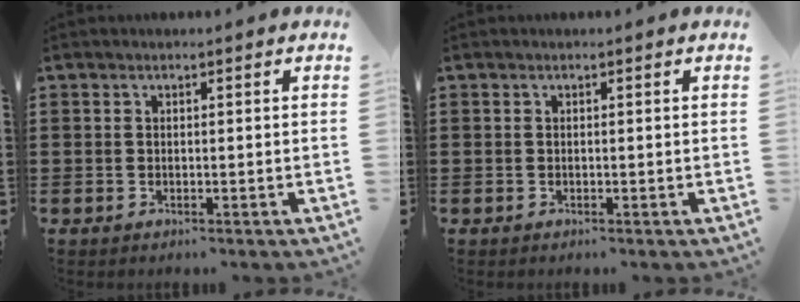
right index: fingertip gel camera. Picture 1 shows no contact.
{"total": 0.0}